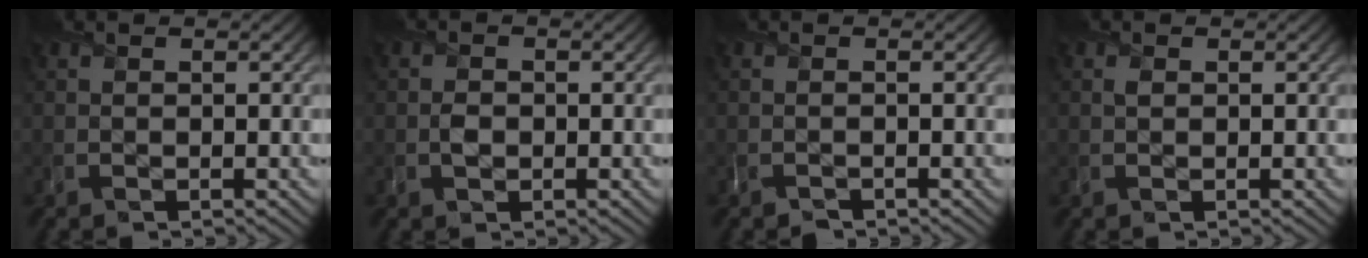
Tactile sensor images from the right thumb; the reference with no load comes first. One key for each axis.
{"total": 1.3, "fx": -0.3, "fy": 1.1, "fz": 0.6, "tx": -0.011, "ty": -0.004, "tz": -0.009}
{"total": 0.9, "fx": -0.8, "fy": 0.3, "fz": 0.1, "tx": -0.003, "ty": -0.003, "tz": -0.018}
{"total": 0.5, "fx": 0.2, "fy": 0.4, "fz": 0.2, "tx": -0.003, "ty": -0.001, "tz": 0.004}